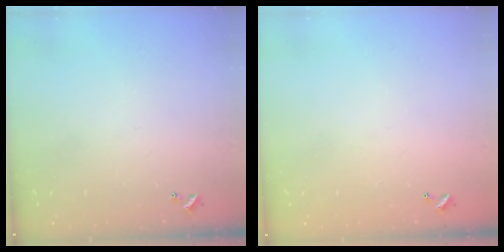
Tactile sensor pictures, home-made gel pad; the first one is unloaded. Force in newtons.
{"total": 2.9, "press": 2.9, "slide": 0.1}